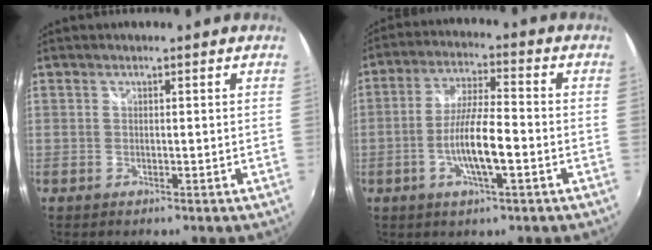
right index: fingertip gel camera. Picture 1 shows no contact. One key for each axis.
{"total": 9.3, "fx": -3.0, "fy": 1.5, "fz": 8.6, "tx": -0.167, "ty": -0.003, "tz": -0.055}